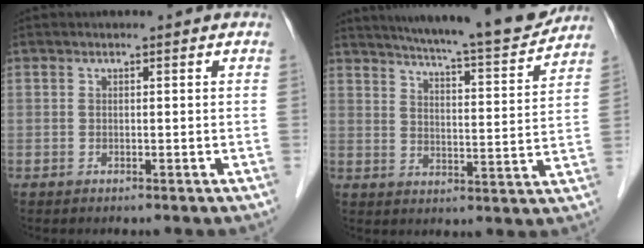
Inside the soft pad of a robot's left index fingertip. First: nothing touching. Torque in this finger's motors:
{"motor_torque": [0.01, -0.31, 0.32, 0.07]}